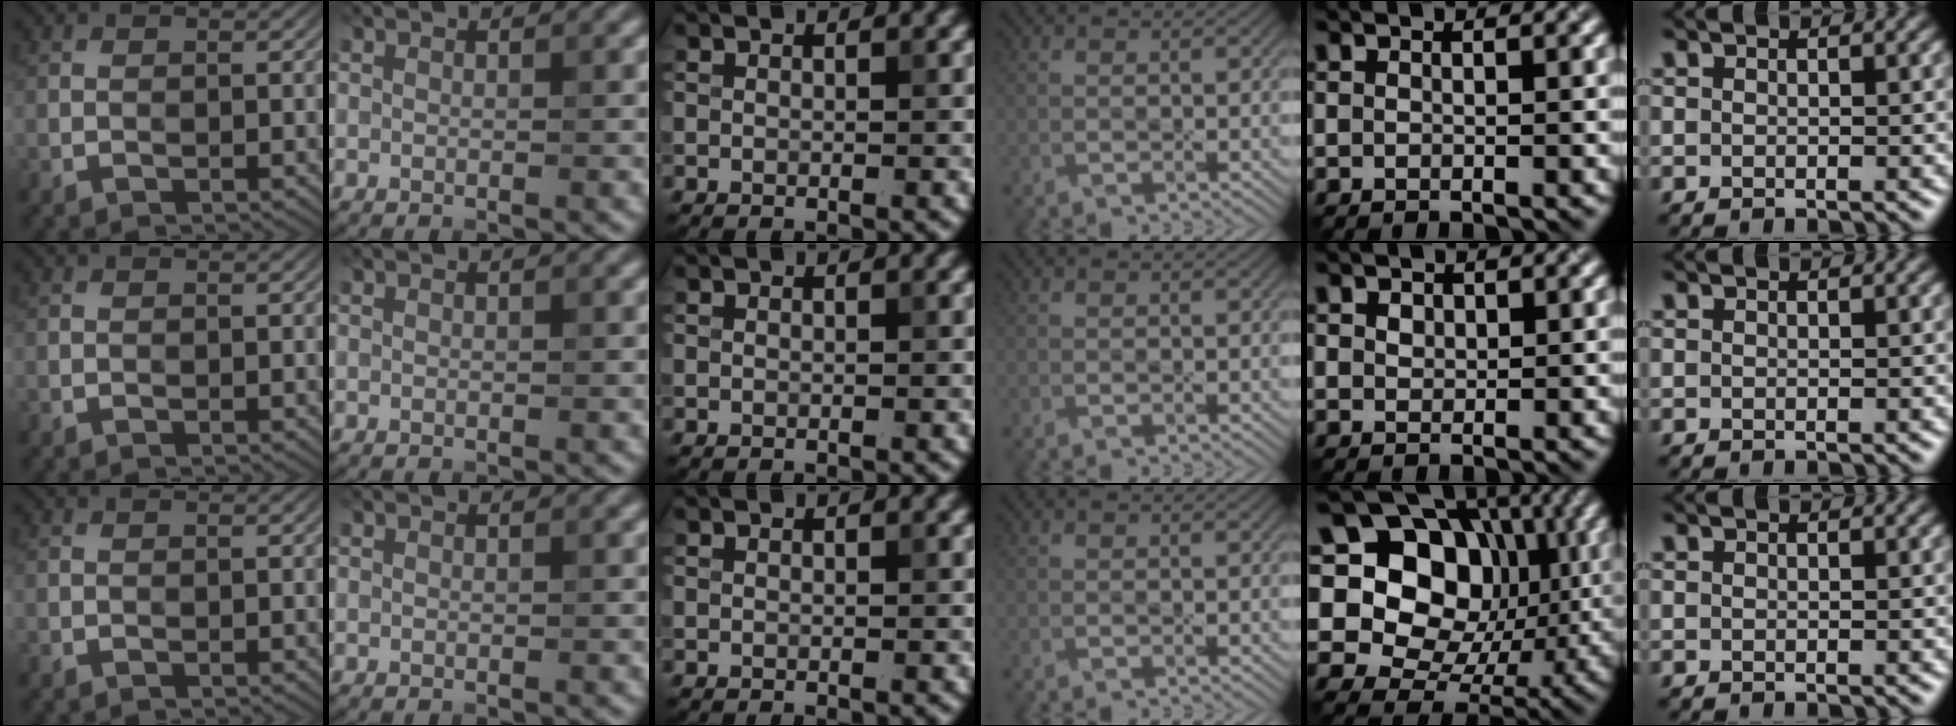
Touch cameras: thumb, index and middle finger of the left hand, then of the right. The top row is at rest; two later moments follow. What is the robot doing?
{"motion": "press", "object": "mouse"}